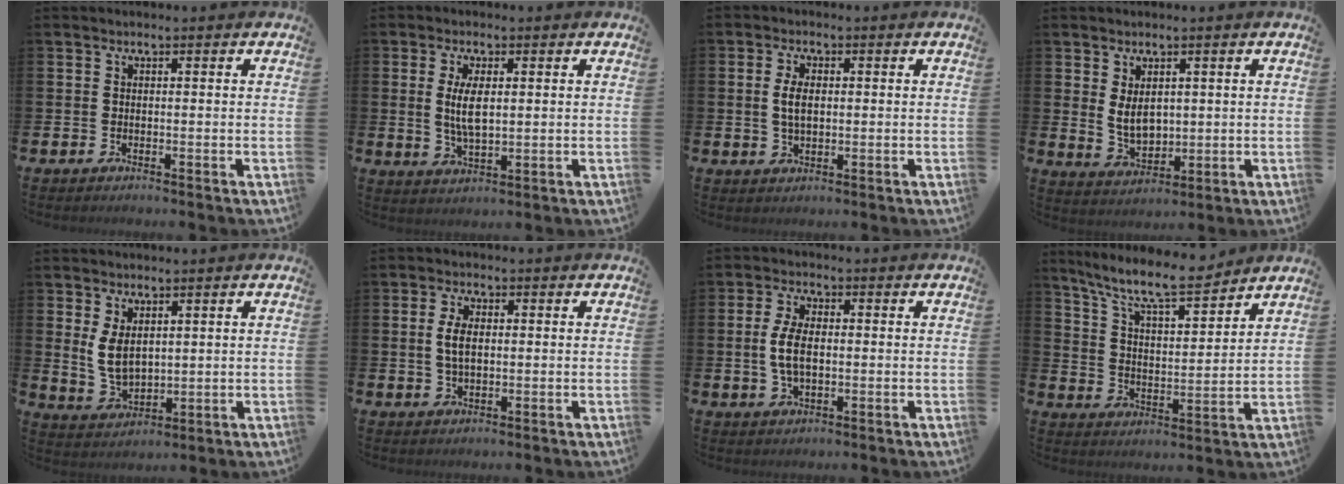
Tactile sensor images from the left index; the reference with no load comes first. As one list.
[{"total": 5.0, "force": [1.2, 2.0, 4.4], "torque": [-0.067, -0.005, 0.015]}, {"total": 3.4, "force": [0.6, 1.8, 2.8], "torque": [-0.042, 0.001, 0.005]}, {"total": 4.2, "force": [1.7, 2.4, 3.0], "torque": [-0.038, -0.006, 0.025]}, {"total": 4.7, "force": [2.1, 2.5, 3.3], "torque": [-0.054, -0.006, 0.036]}, {"total": 3.5, "force": [0.6, 1.9, 2.9], "torque": [-0.044, 0.002, 0.006]}, {"total": 5.3, "force": [0.3, 2.7, 4.6], "torque": [-0.096, 0.002, -0.001]}, {"total": 10.1, "force": [8.9, 1.8, 4.4], "torque": [-0.106, -0.052, 0.155]}]